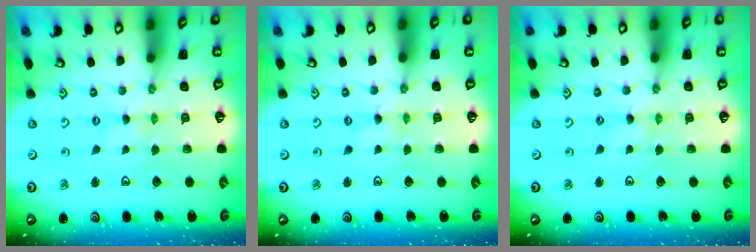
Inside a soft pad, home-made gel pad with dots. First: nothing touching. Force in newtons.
{"total": 0.0}
{"total": 1.1, "press": 1.0, "slide": 0.4}